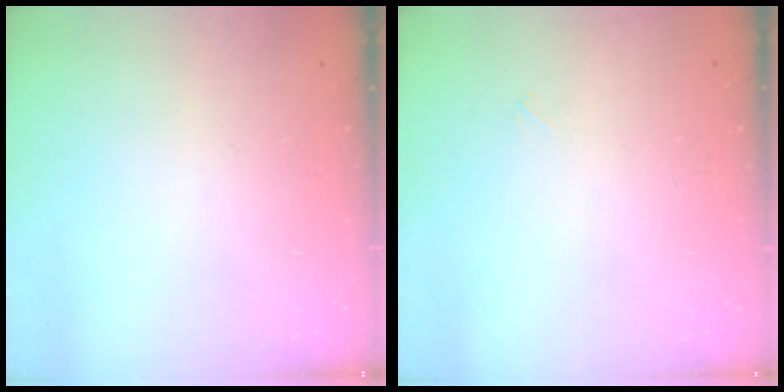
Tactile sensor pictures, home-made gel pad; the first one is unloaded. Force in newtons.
{"total": 2.8, "press": 2.7, "slide": 0.6}